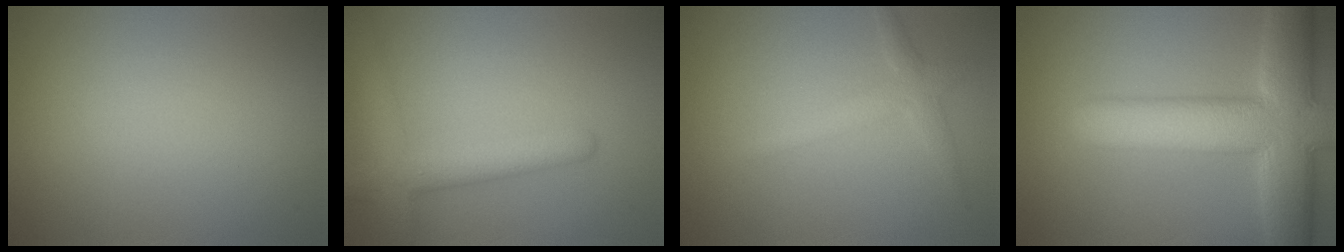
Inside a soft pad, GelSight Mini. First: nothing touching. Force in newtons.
{"total": 4.2, "press": 4.2, "slide": 0.2}
{"total": 2.2, "press": 2.2, "slide": 0.1}
{"total": 10.8, "press": 10.8, "slide": 0.6}